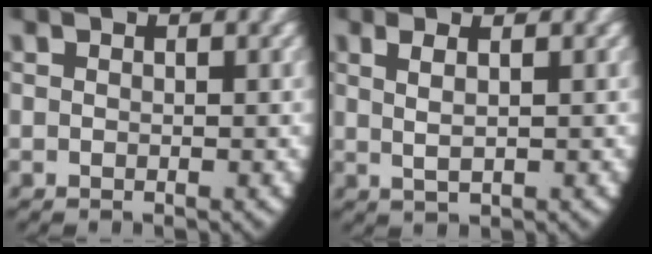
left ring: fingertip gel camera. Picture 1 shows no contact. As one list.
[{"total": 2.0, "force": [0.7, 0.4, 1.8], "torque": [-0.041, -0.004, 0.022]}]